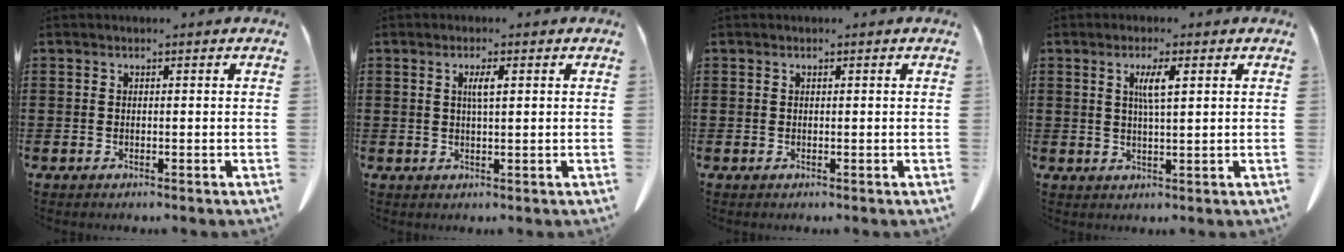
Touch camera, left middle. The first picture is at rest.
{"total": 2.3, "force": [0.6, 0.2, 2.2], "torque": [-0.044, 0.001, 0.008]}
{"total": 0.0}
{"total": 3.5, "force": [1.2, 0.4, 3.3], "torque": [-0.067, 0.003, 0.017]}